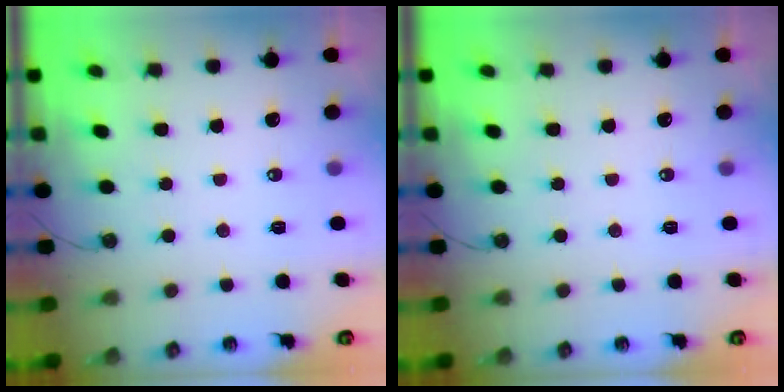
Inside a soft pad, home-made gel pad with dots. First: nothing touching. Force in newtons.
{"total": 0.0}